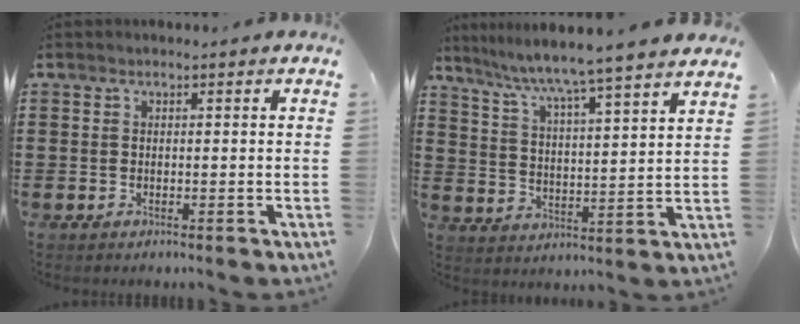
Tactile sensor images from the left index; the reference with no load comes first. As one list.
[{"total": 5.8, "force": [5.2, -1.3, 2.2], "torque": [-0.066, -0.045, 0.081]}]